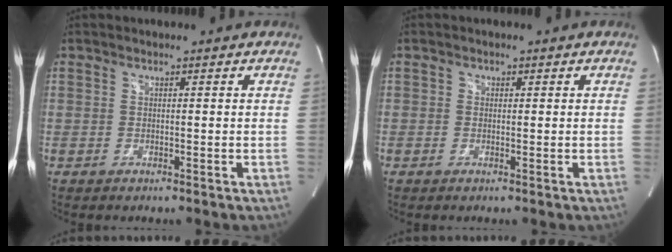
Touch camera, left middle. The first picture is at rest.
{"total": 0.6, "force": [0.1, 0.6, 0.2], "torque": [0.002, -0.001, -0.001]}